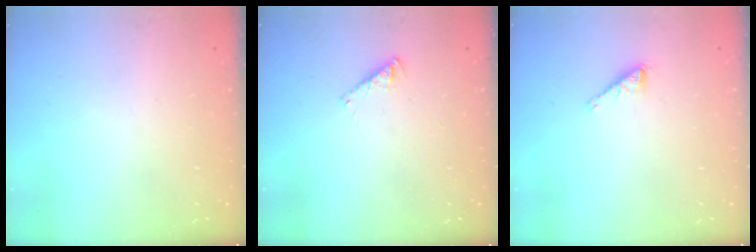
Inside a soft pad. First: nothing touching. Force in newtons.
{"total": 2.5, "press": 2.5, "slide": 0.0}
{"total": 1.7, "press": 1.7, "slide": 0.2}